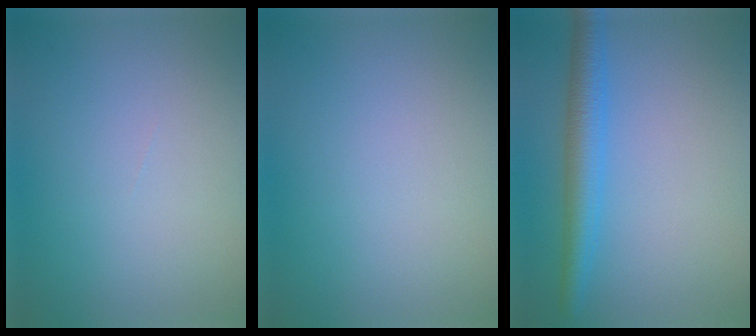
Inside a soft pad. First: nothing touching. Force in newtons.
{"total": 0.0}
{"total": 3.9, "press": 3.9, "slide": 0.2}